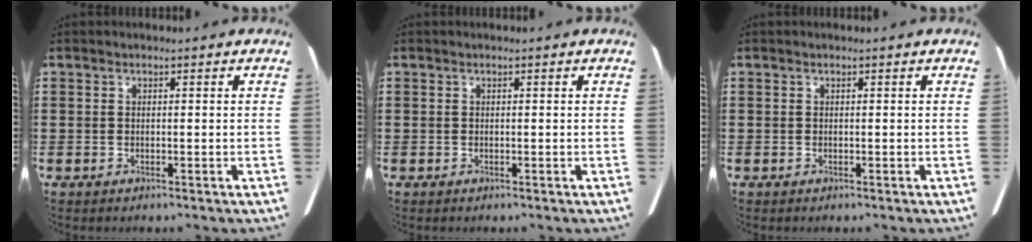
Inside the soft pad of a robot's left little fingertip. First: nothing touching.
{"total": 0.0}
{"total": 0.0}